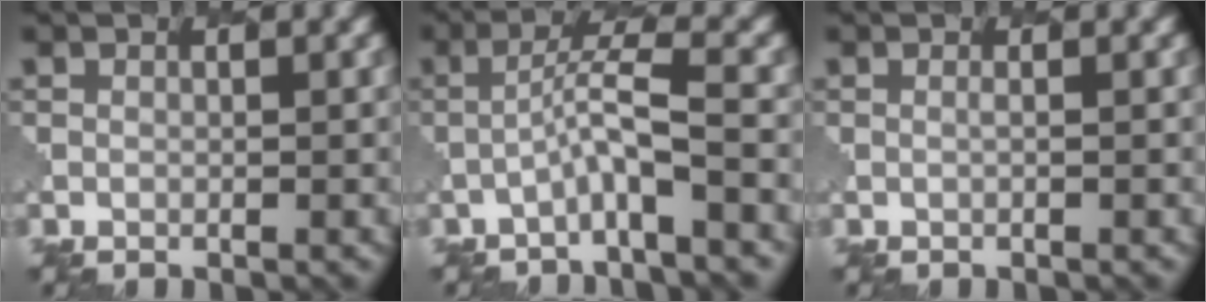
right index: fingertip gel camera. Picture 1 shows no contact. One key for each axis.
{"total": 3.2, "fx": -1.5, "fy": 0.1, "fz": 2.9, "tx": -0.054, "ty": 0.016, "tz": -0.033}
{"total": 0.5, "fx": 0.2, "fy": 0.1, "fz": 0.5, "tx": -0.004, "ty": 0.000, "tz": 0.000}